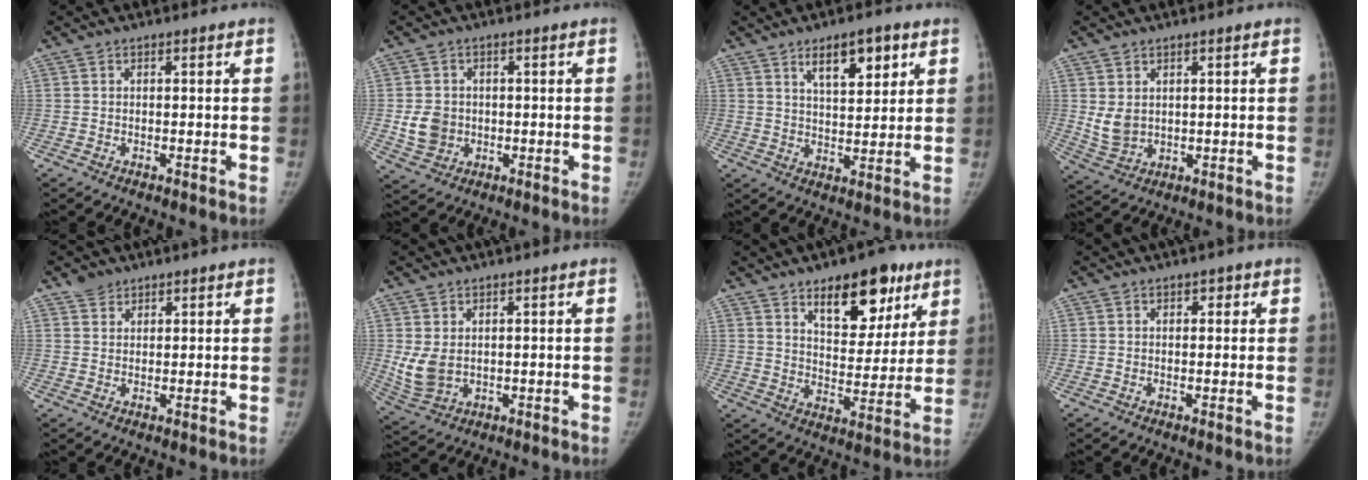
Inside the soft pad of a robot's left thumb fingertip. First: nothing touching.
{"total": 5.9, "force": [-0.2, 5.1, 2.9], "torque": [-0.038, 0.000, 0.004]}
{"total": 8.9, "force": [4.8, 3.7, 6.5], "torque": [-0.078, -0.027, 0.079]}
{"total": 5.1, "force": [1.5, 3.8, 3.1], "torque": [-0.054, -0.016, 0.045]}
{"total": 2.6, "force": [2.0, 1.6, 0.3], "torque": [0.008, -0.006, 0.034]}
{"total": 6.1, "force": [1.1, 4.3, 4.3], "torque": [-0.092, -0.011, 0.038]}
{"total": 15.8, "force": [9.4, 7.9, 9.9], "torque": [-0.086, -0.049, 0.143]}
{"total": 1.2, "force": [0.7, 0.8, 0.6], "torque": [0.005, -0.002, 0.007]}